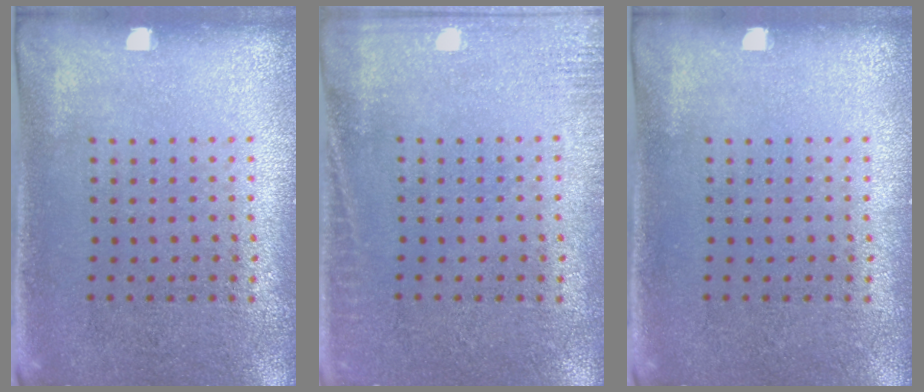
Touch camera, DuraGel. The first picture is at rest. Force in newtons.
{"total": 2.0, "press": 2.0, "slide": 0.3}
{"total": 0.0}